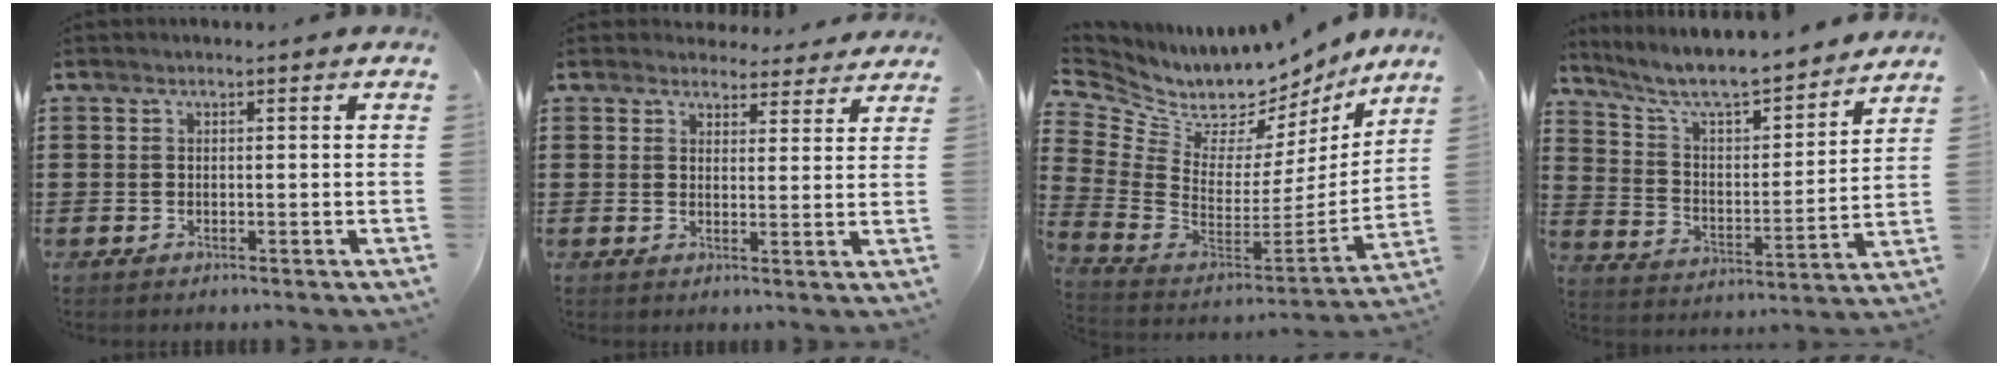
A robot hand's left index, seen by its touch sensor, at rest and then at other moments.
{"total": 3.8, "force": [3.6, 1.1, 0.6], "torque": [-0.016, -0.014, 0.067]}
{"total": 6.1, "force": [5.2, 3.3, 0.2], "torque": [-0.054, -0.067, 0.088]}
{"total": 7.4, "force": [6.5, 1.1, 3.3], "torque": [-0.094, -0.050, 0.106]}